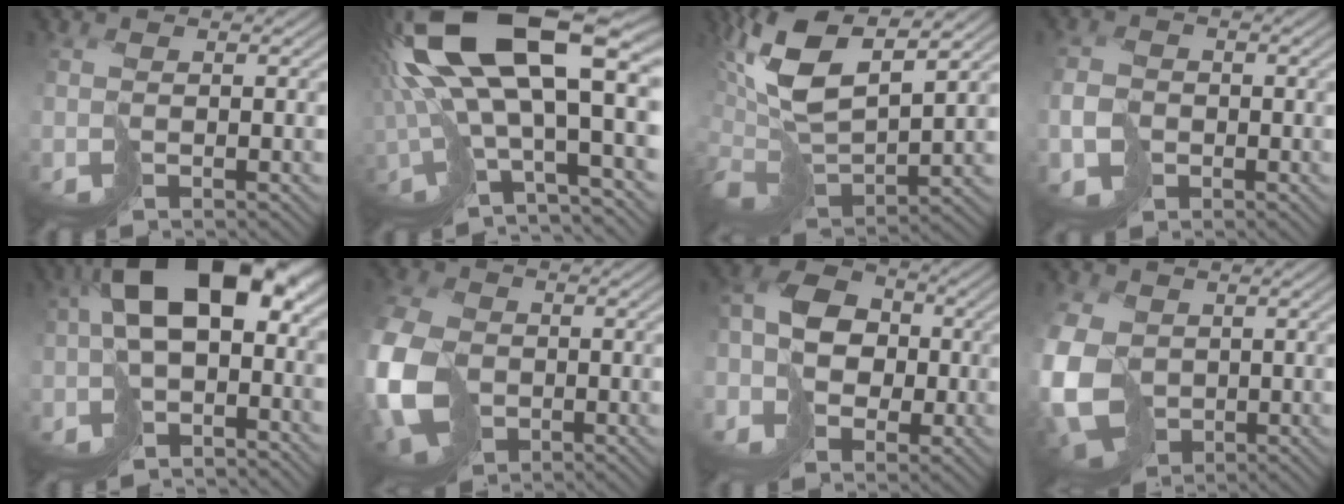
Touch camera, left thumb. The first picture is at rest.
{"total": 18.3, "force": [3.2, 7.9, 16.2], "torque": [-0.326, -0.008, 0.079]}
{"total": 12.3, "force": [4.9, 5.2, 10.1], "torque": [-0.227, 0.003, 0.090]}
{"total": 3.1, "force": [-1.2, 2.7, 1.1], "torque": [-0.030, -0.006, -0.025]}
{"total": 13.4, "force": [-1.2, 7.1, 11.3], "torque": [-0.187, 0.009, -0.022]}
{"total": 12.8, "force": [-2.4, 9.8, 8.0], "torque": [-0.237, -0.040, -0.038]}
{"total": 8.7, "force": [-1.9, 7.1, 4.6], "torque": [-0.099, -0.012, -0.039]}
{"total": 11.7, "force": [-1.3, 9.2, 7.2], "torque": [-0.200, -0.032, -0.015]}